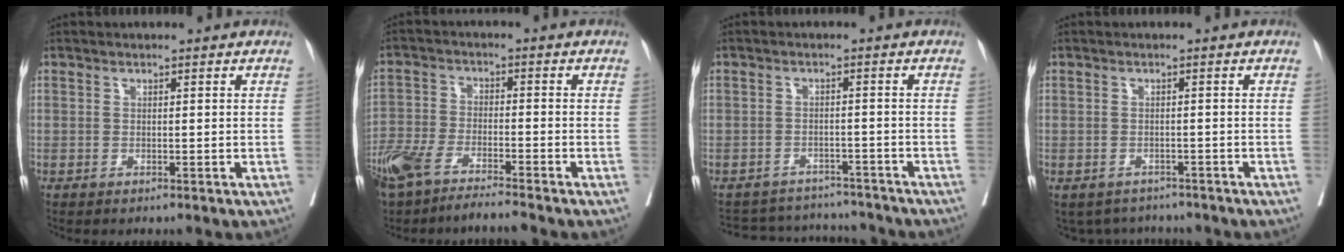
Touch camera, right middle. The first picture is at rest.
{"total": 8.4, "force": [-7.0, 1.1, 4.6], "torque": [-0.088, -0.012, -0.133]}
{"total": 9.8, "force": [-9.2, 3.4, 0.4], "torque": [-0.003, 0.019, -0.119]}
{"total": 4.9, "force": [-4.3, 2.2, 0.2], "torque": [0.006, 0.006, -0.056]}